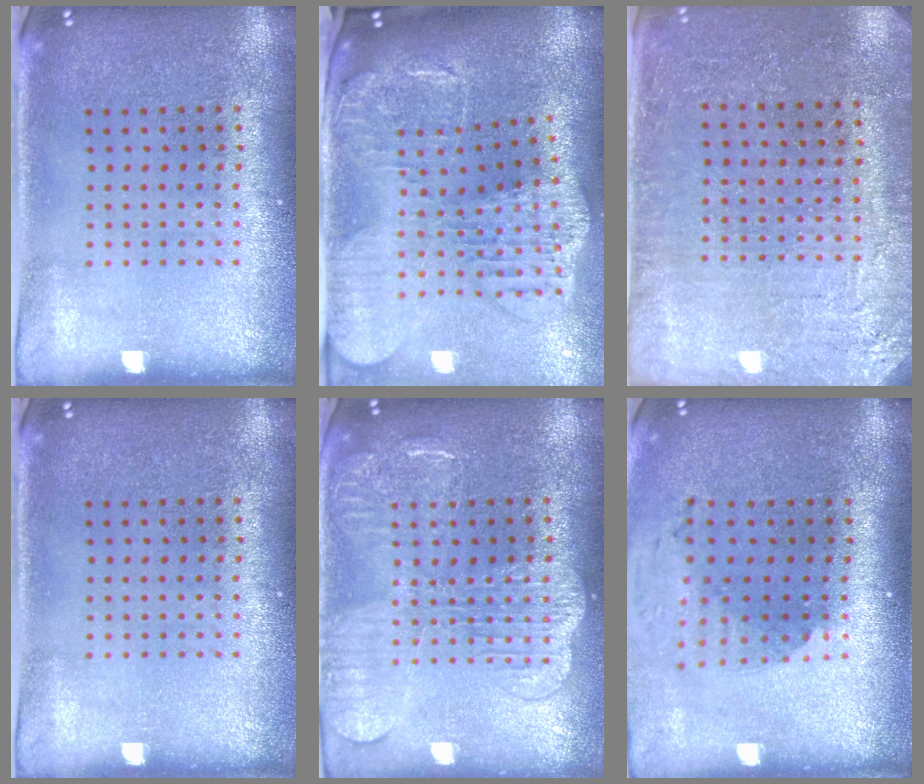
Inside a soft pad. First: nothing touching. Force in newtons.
{"total": 3.1, "press": 2.5, "slide": 1.8}
{"total": 3.0, "press": 3.0, "slide": 0.3}
{"total": 0.0}
{"total": 3.9, "press": 3.9, "slide": 0.5}
{"total": 1.9, "press": 1.4, "slide": 1.3}